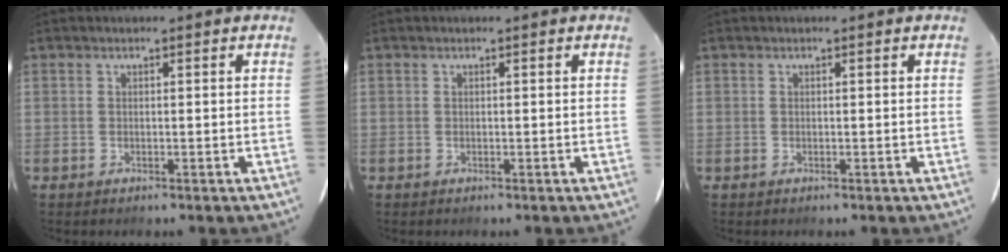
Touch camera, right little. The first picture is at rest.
{"total": 0.0}
{"total": 0.0}